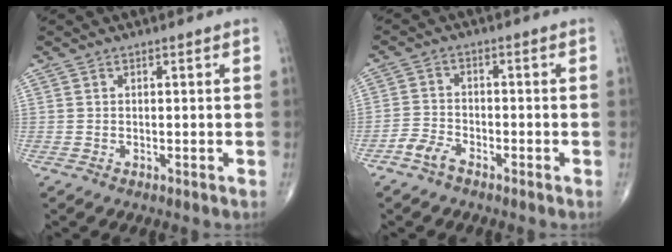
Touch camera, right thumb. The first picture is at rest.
{"total": 3.7, "force": [-2.8, 1.7, 1.7], "torque": [-0.035, 0.016, -0.057]}